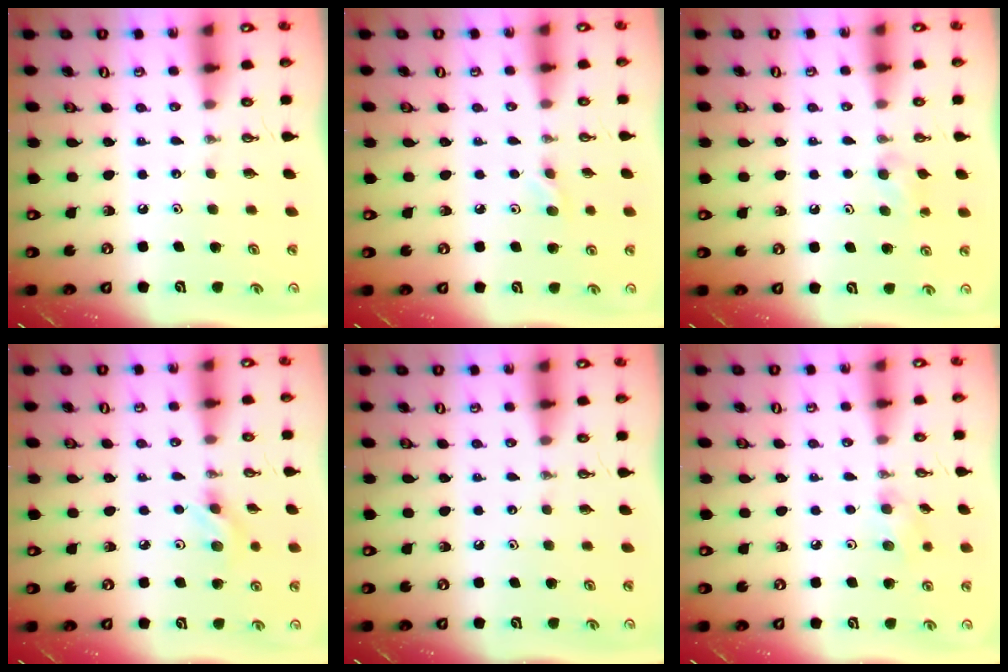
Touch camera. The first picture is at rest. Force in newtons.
{"total": 3.8, "press": 3.7, "slide": 1.0}
{"total": 8.9, "press": 4.7, "slide": 7.6}
{"total": 8.5, "press": 6.6, "slide": 5.3}
{"total": 0.0}
{"total": 6.6, "press": 6.0, "slide": 2.7}